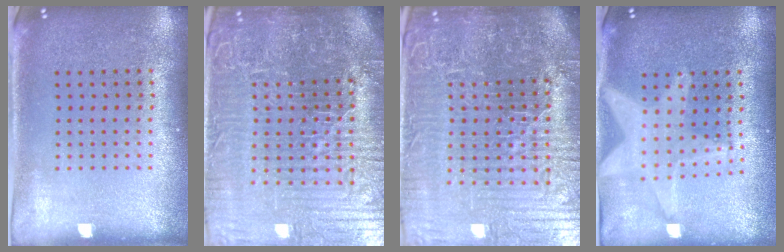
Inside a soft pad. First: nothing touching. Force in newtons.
{"total": 7.6, "press": 6.7, "slide": 3.6}
{"total": 7.6, "press": 6.7, "slide": 3.6}
{"total": 2.0, "press": 1.7, "slide": 1.1}